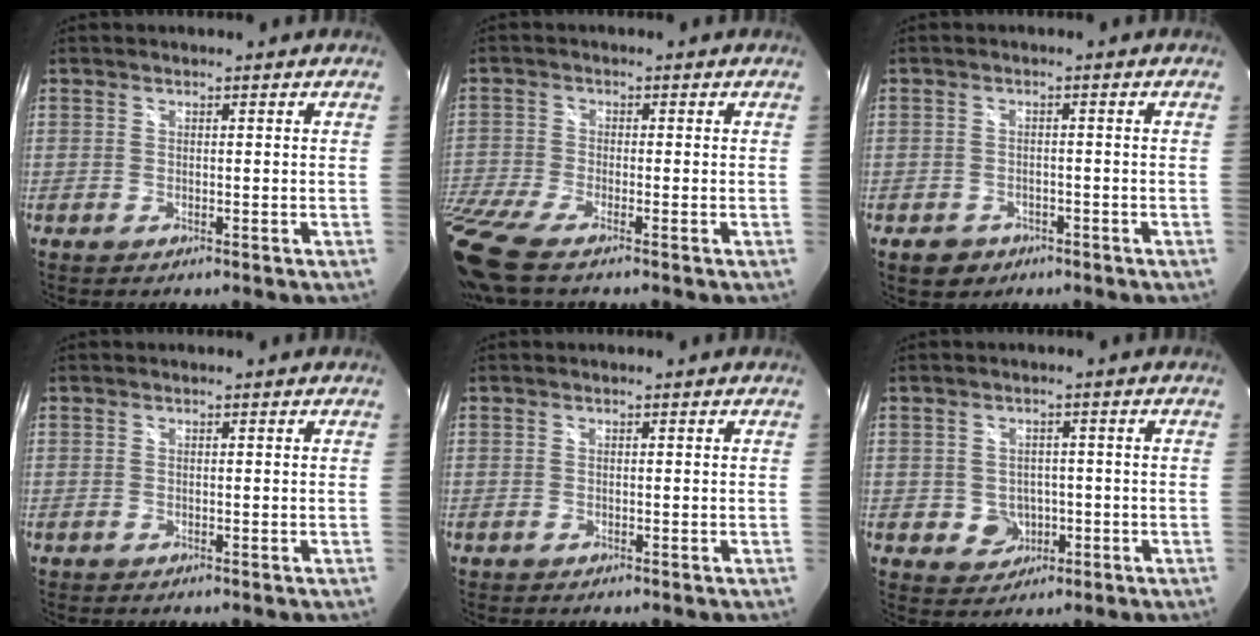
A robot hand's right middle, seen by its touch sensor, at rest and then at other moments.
{"total": 11.9, "force": [-8.8, 2.5, 7.6], "torque": [-0.188, -0.047, -0.173]}
{"total": 4.5, "force": [-3.0, 3.0, 1.4], "torque": [-0.041, 0.004, -0.042]}
{"total": 0.0}
{"total": 0.0}
{"total": 4.9, "force": [-1.0, 4.6, 1.3], "torque": [-0.034, 0.007, 0.001]}